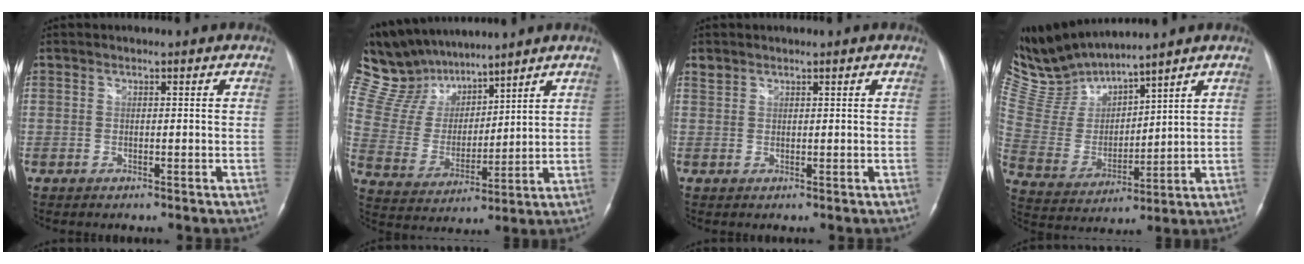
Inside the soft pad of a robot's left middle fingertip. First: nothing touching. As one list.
[{"total": 13.7, "force": [12.0, 4.7, 4.6], "torque": [-0.110, 0.025, 0.238]}, {"total": 1.1, "force": [1.0, 0.4, 0.0], "torque": [-0.001, 0.007, 0.020]}, {"total": 10.3, "force": [10.1, 0.3, 1.5], "torque": [-0.062, 0.004, 0.228]}]